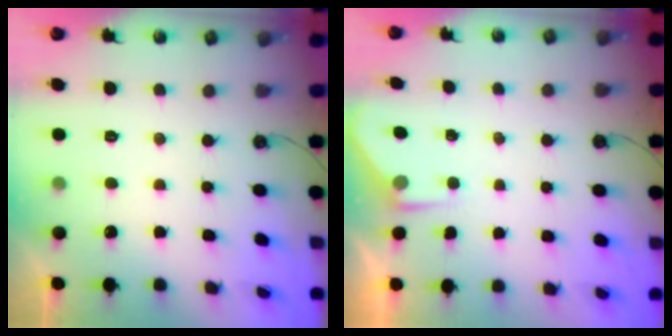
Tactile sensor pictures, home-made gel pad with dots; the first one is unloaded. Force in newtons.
{"total": 2.8, "press": 2.8, "slide": 0.5}